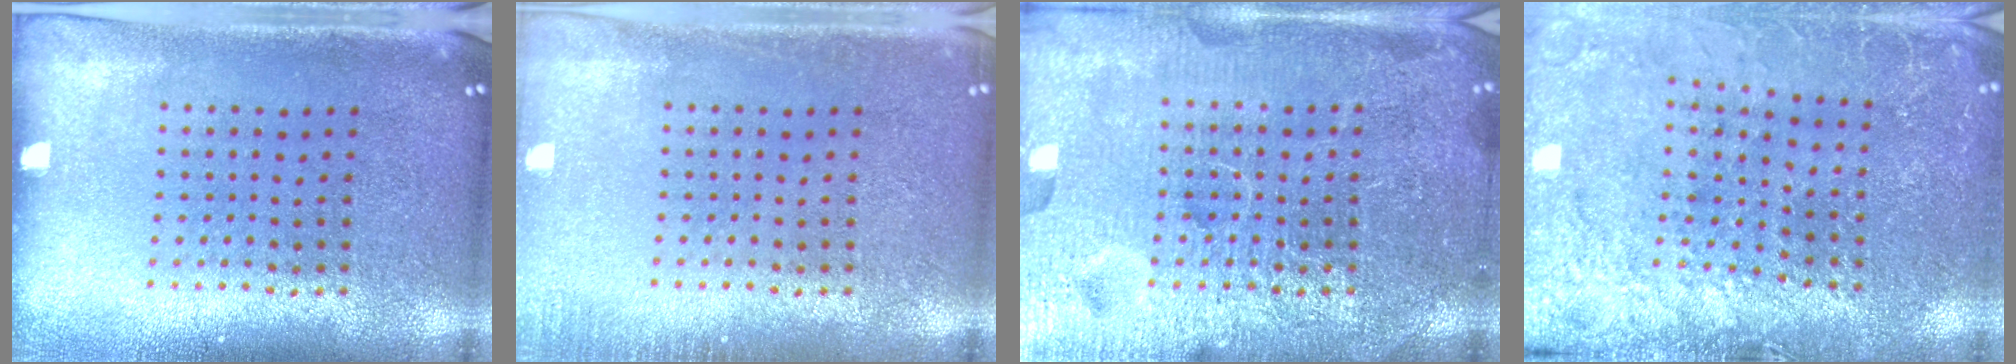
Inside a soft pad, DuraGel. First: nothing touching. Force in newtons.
{"total": 1.1, "press": 1.1, "slide": 0.2}
{"total": 7.0, "press": 7.0, "slide": 0.9}
{"total": 2.9, "press": 2.9, "slide": 0.3}